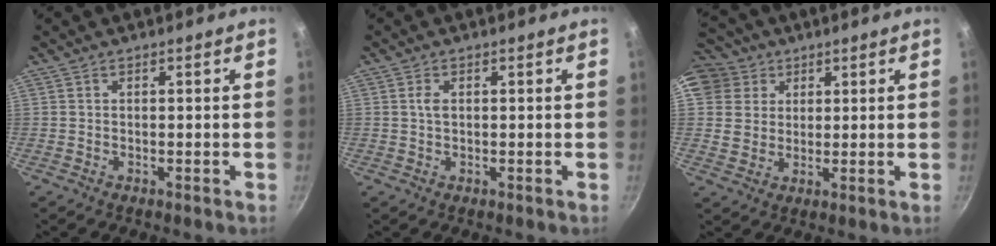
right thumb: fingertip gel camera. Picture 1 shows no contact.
{"total": 1.7, "force": [0.3, 1.0, 1.3], "torque": [-0.023, 0.002, 0.005]}
{"total": 11.5, "force": [5.6, 9.4, 3.3], "torque": [-0.045, 0.005, 0.102]}